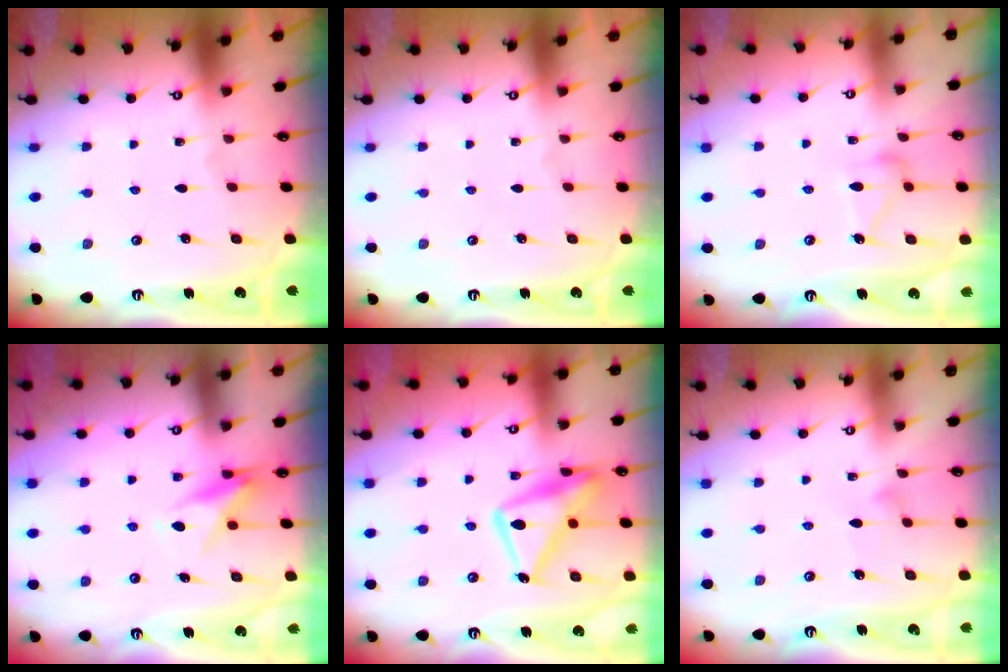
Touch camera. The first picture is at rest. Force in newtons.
{"total": 0.0}
{"total": 12.0, "press": 12.0, "slide": 0.5}
{"total": 8.3, "press": 8.3, "slide": 1.1}
{"total": 16.5, "press": 16.5, "slide": 1.6}
{"total": 4.6, "press": 4.6, "slide": 0.3}